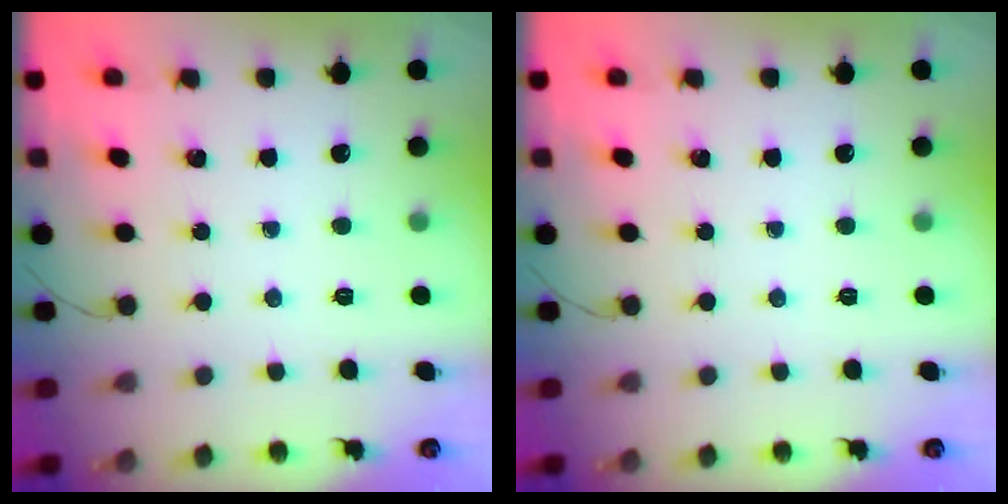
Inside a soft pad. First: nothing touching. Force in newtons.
{"total": 0.0}